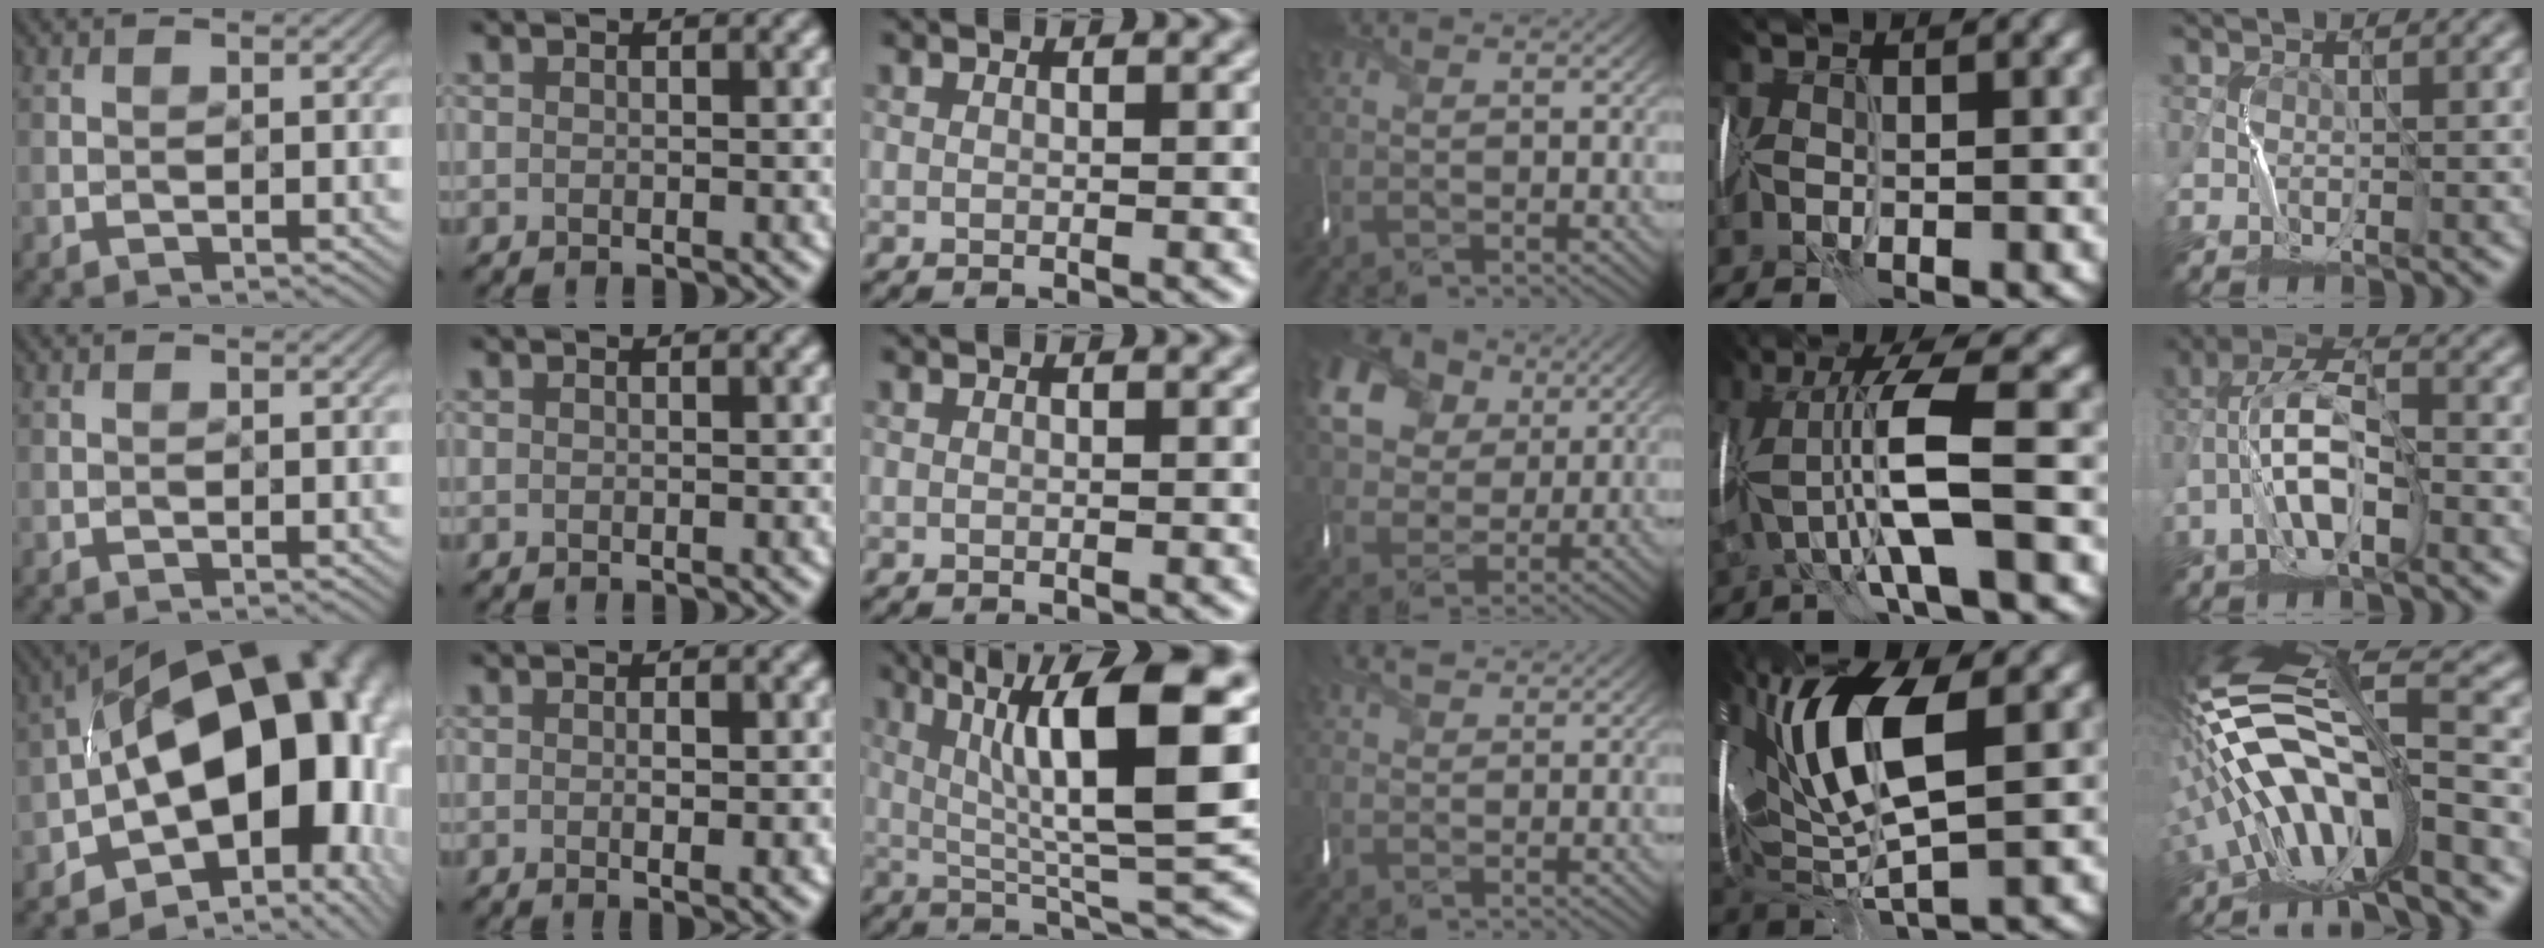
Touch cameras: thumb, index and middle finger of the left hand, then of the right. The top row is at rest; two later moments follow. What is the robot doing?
{"motion": "wrap", "object": "ribbon"}